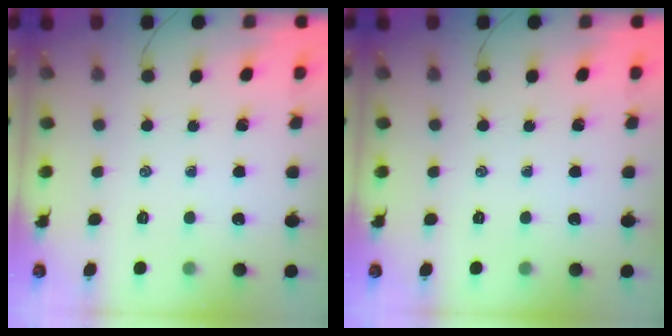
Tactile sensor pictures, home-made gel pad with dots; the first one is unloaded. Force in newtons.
{"total": 0.0}